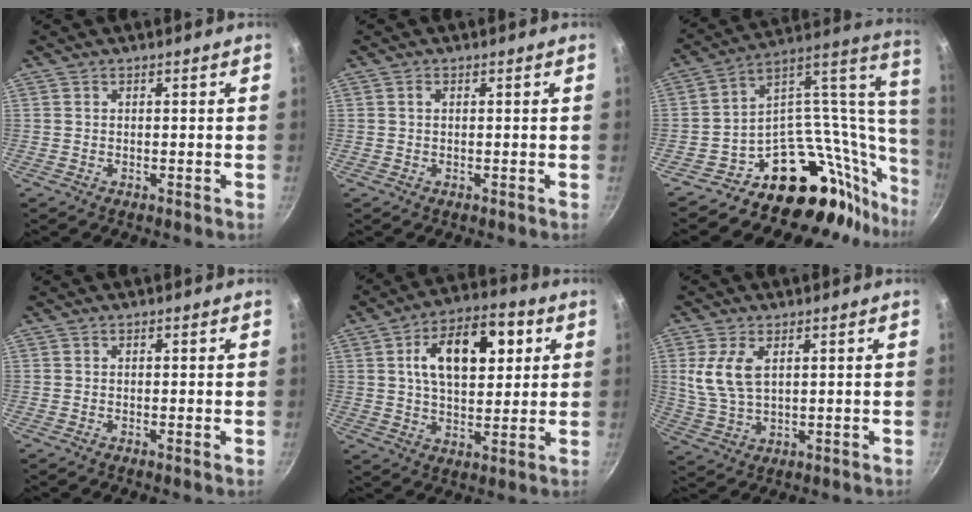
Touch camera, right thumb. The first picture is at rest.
{"total": 0.7, "force": [0.2, 0.4, 0.6], "torque": [-0.011, 0.002, 0.003]}
{"total": 21.6, "force": [-15.3, 9.3, 12.0], "torque": [-0.036, 0.164, -0.220]}
{"total": 0.5, "force": [0.0, 0.1, 0.5], "torque": [-0.012, -0.003, -0.002]}
{"total": 16.2, "force": [4.6, 8.7, 12.8], "torque": [-0.180, 0.005, 0.072]}
{"total": 7.7, "force": [2.3, 4.1, 6.1], "torque": [-0.130, -0.005, 0.054]}